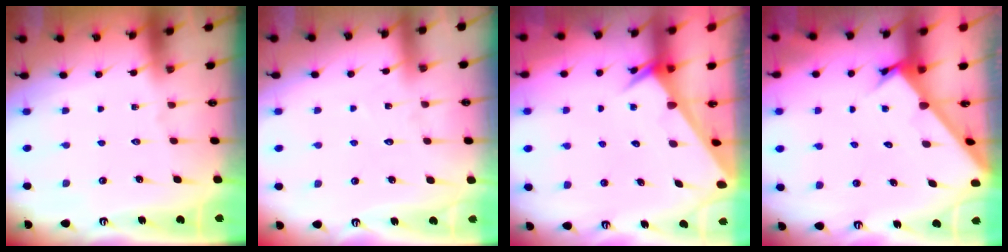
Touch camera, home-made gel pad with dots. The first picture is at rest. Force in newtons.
{"total": 4.6, "press": 4.6, "slide": 0.6}
{"total": 2.4, "press": 2.4, "slide": 0.1}
{"total": 2.5, "press": 2.5, "slide": 0.2}